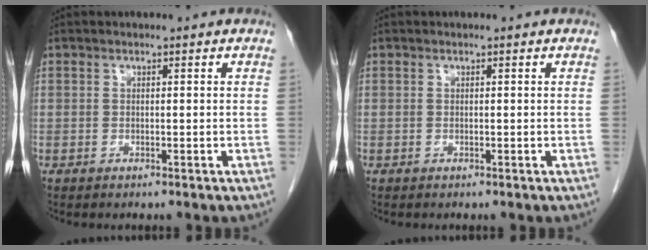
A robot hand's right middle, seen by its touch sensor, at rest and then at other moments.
{"total": 0.0}